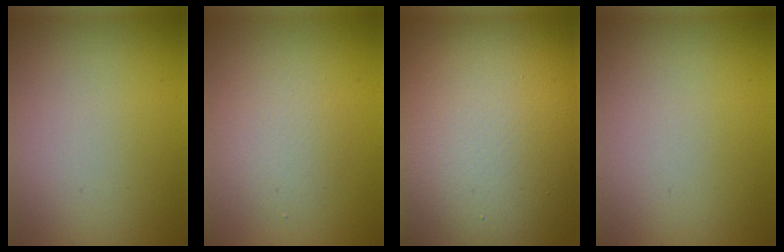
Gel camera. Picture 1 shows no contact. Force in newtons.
{"total": 2.3, "press": 2.3, "slide": 0.2}
{"total": 23.2, "press": 23.2, "slide": 1.1}
{"total": 0.0}